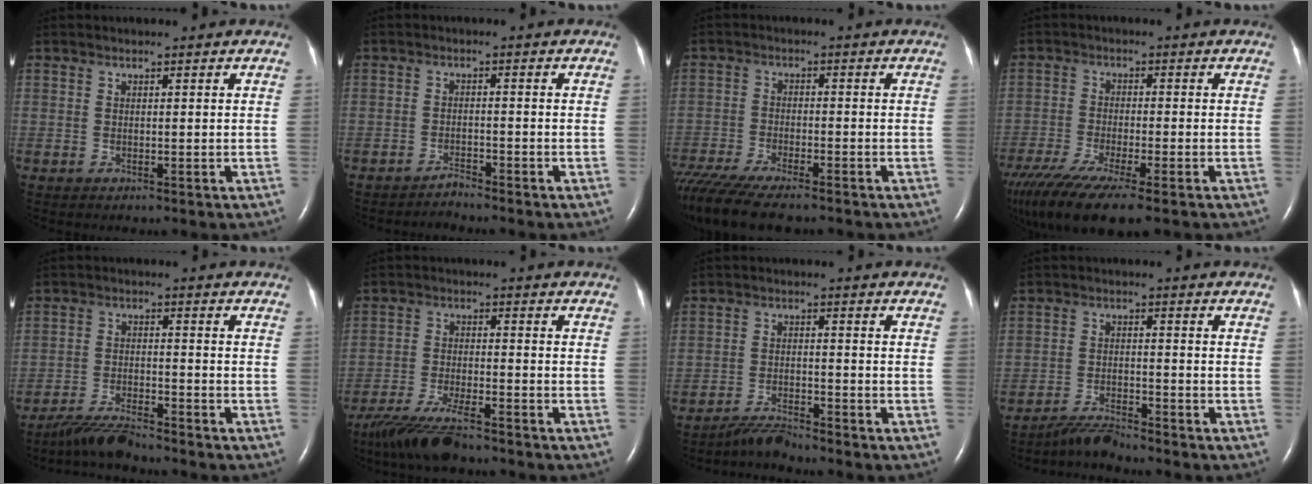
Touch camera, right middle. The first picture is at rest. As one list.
[{"total": 1.7, "force": [-1.7, -0.3, -0.1], "torque": [0.002, -0.009, -0.029]}, {"total": 12.8, "force": [-10.8, 2.1, 6.6], "torque": [-0.113, -0.026, -0.175]}, {"total": 13.7, "force": [-10.1, 1.7, 9.2], "torque": [-0.181, -0.033, -0.173]}, {"total": 5.7, "force": [-5.4, 0.3, 2.0], "torque": [-0.042, -0.021, -0.100]}, {"total": 9.3, "force": [-7.6, 1.2, 5.1], "torque": [-0.102, -0.029, -0.136]}, {"total": 3.5, "force": [-3.5, -0.3, 0.5], "torque": [-0.016, -0.020, -0.065]}, {"total": 3.9, "force": [-3.8, -0.3, 0.7], "torque": [-0.020, -0.021, -0.070]}]